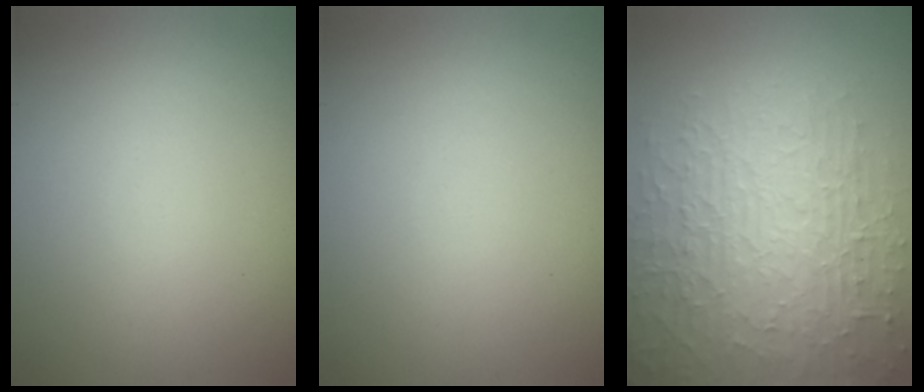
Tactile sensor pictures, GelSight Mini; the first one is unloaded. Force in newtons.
{"total": 0.0}
{"total": 9.0, "press": 6.2, "slide": 6.5}